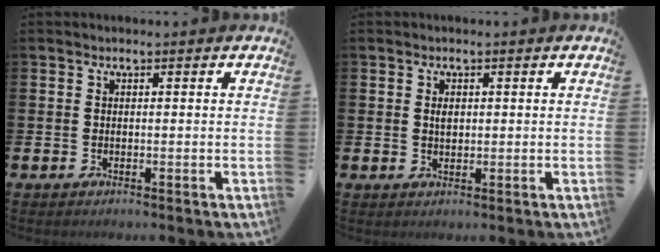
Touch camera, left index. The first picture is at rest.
{"total": 1.3, "force": [0.5, 0.8, 0.9], "torque": [-0.001, -0.002, 0.005]}